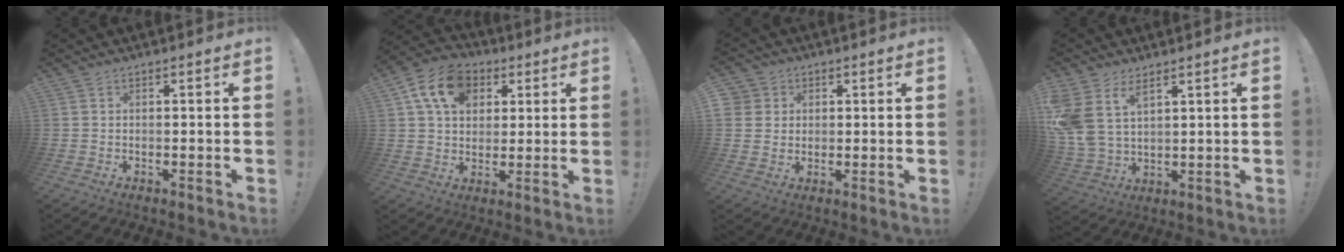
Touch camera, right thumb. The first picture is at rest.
{"total": 15.1, "force": [6.0, 11.2, 8.2], "torque": [-0.121, -0.015, 0.113]}
{"total": 5.4, "force": [1.6, 5.0, 1.1], "torque": [-0.021, -0.010, 0.030]}
{"total": 9.7, "force": [5.4, 5.9, 5.4], "torque": [-0.112, -0.032, 0.109]}